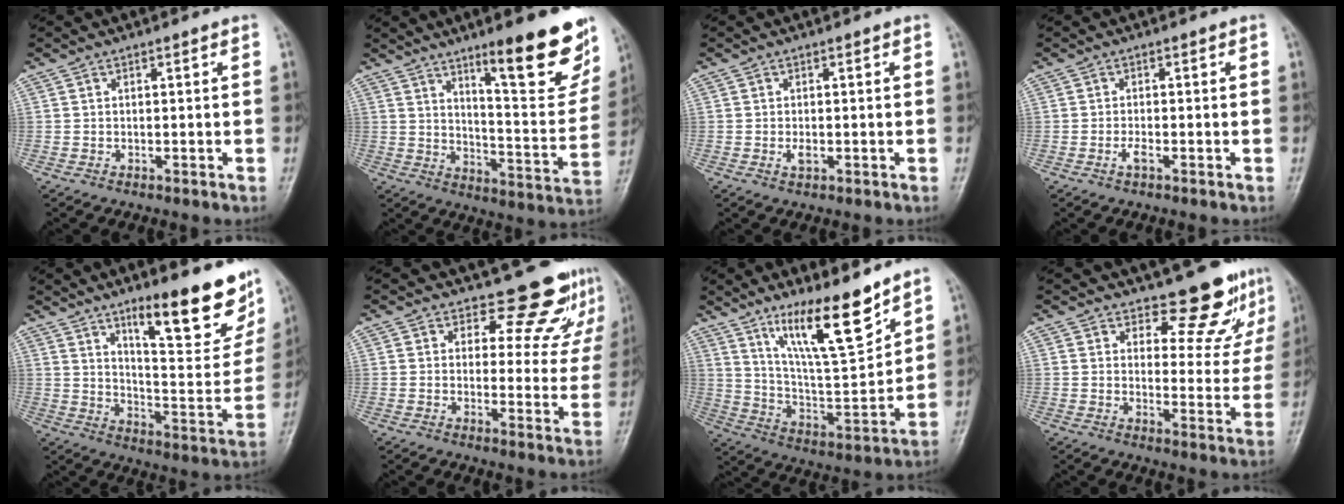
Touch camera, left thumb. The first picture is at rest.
{"total": 19.3, "force": [12.1, 4.0, 14.4], "torque": [-0.155, -0.080, 0.181]}
{"total": 1.4, "force": [-0.3, 0.8, 1.1], "torque": [-0.021, -0.003, -0.005]}
{"total": 1.5, "force": [-0.7, 0.5, 1.2], "torque": [-0.026, -0.002, -0.016]}
{"total": 19.4, "force": [12.5, 5.3, 13.9], "torque": [-0.148, -0.080, 0.191]}
{"total": 10.5, "force": [9.1, 4.7, 2.1], "torque": [0.020, -0.068, 0.096]}
{"total": 16.5, "force": [11.2, 3.6, 11.5], "torque": [-0.171, -0.077, 0.208]}
{"total": 9.9, "force": [8.6, 3.7, 3.2], "torque": [-0.005, -0.080, 0.103]}